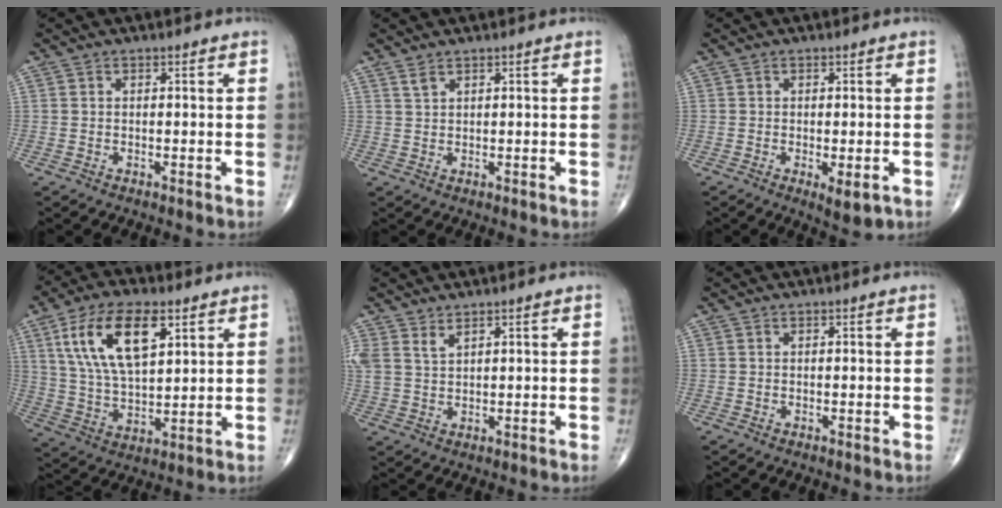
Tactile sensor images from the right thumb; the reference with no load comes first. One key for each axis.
{"total": 0.9, "fx": 0.7, "fy": 0.5, "fz": 0.3, "tx": -0.001, "ty": -0.002, "tz": 0.013}
{"total": 4.2, "fx": -1.4, "fy": 1.5, "fz": 3.6, "tx": -0.047, "ty": -0.009, "tz": -0.014}
{"total": 15.9, "fx": 6.6, "fy": 7.2, "fz": 12.5, "tx": -0.222, "ty": -0.015, "tz": 0.126}
{"total": 3.7, "fx": 2.7, "fy": 1.4, "fz": 2.0, "tx": -0.046, "ty": -0.008, "tz": 0.063}
{"total": 0.0}